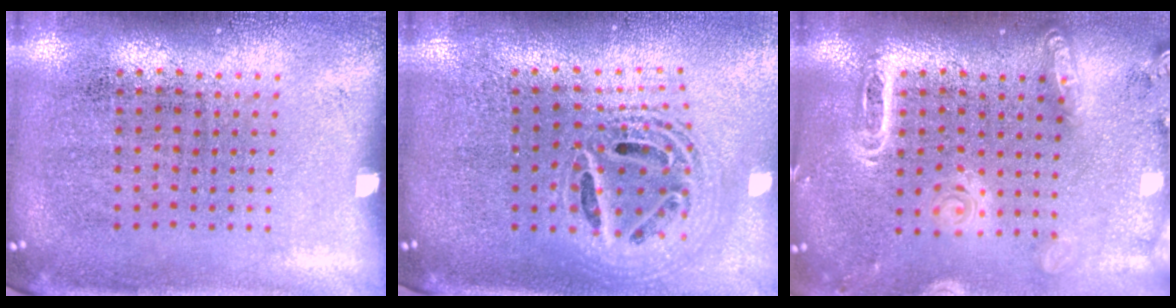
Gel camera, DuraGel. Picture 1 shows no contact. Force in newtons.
{"total": 2.2, "press": 1.6, "slide": 1.5}
{"total": 2.0, "press": 1.8, "slide": 0.8}